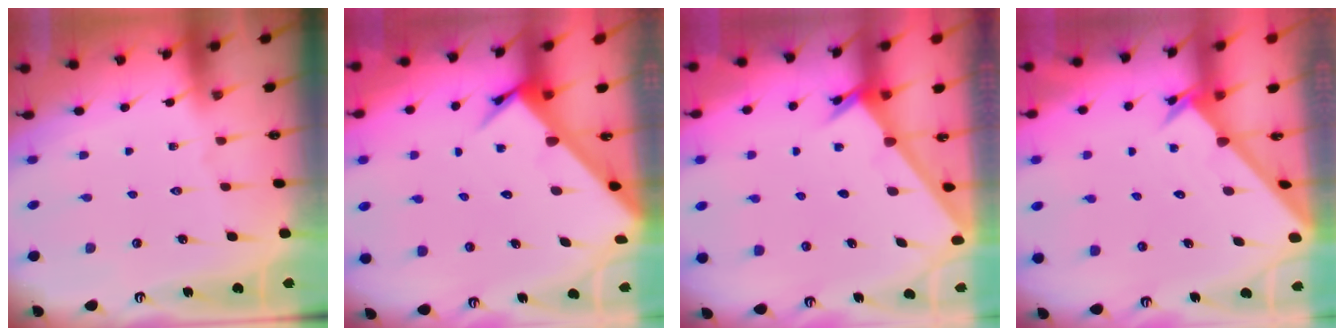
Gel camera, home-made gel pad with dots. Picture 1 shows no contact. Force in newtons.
{"total": 4.6, "press": 4.6, "slide": 0.2}
{"total": 2.4, "press": 2.4, "slide": 0.2}
{"total": 2.1, "press": 2.1, "slide": 0.1}